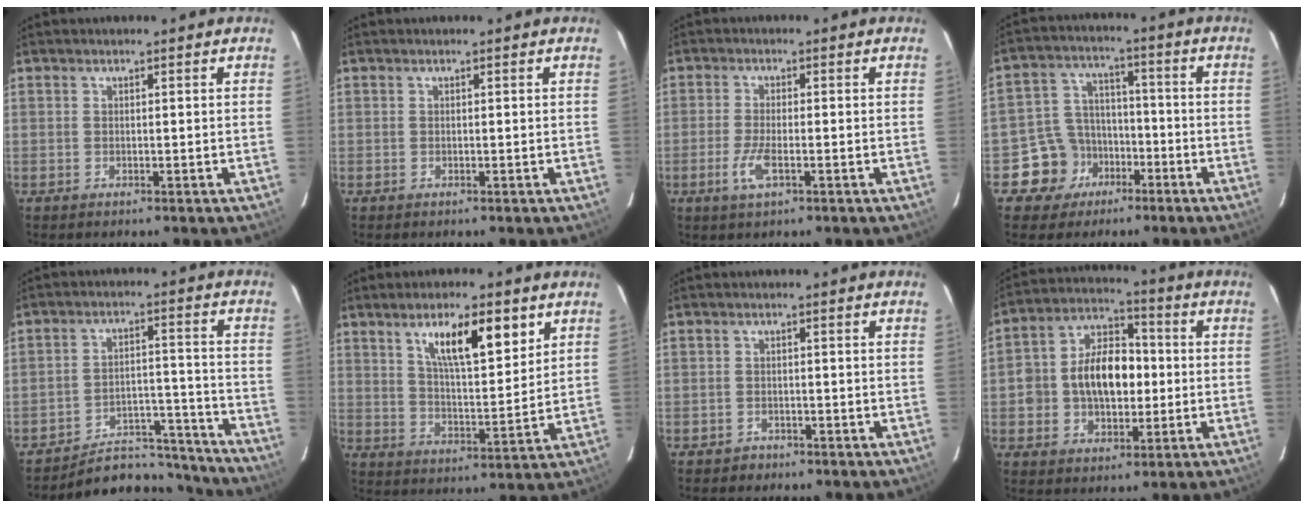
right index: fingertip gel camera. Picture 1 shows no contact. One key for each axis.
{"total": 0.0}
{"total": 4.7, "fx": -2.0, "fy": 1.2, "fz": 4.0, "tx": -0.091, "ty": -0.007, "tz": -0.040}
{"total": 9.0, "fx": -4.9, "fy": 7.4, "fz": 1.4, "tx": -0.050, "ty": 0.032, "tz": -0.074}
{"total": 14.9, "fx": -14.0, "fy": 4.9, "fz": 1.8, "tx": -0.030, "ty": 0.053, "tz": -0.189}
{"total": 12.1, "fx": 6.5, "fy": 3.4, "fz": 9.6, "tx": -0.154, "ty": 0.008, "tz": 0.114}
{"total": 2.2, "fx": -1.5, "fy": 1.6, "fz": 0.1, "tx": -0.007, "ty": 0.006, "tz": -0.021}
{"total": 12.5, "fx": -0.8, "fy": 8.7, "fz": 9.0, "tx": -0.175, "ty": 0.031, "tz": -0.010}